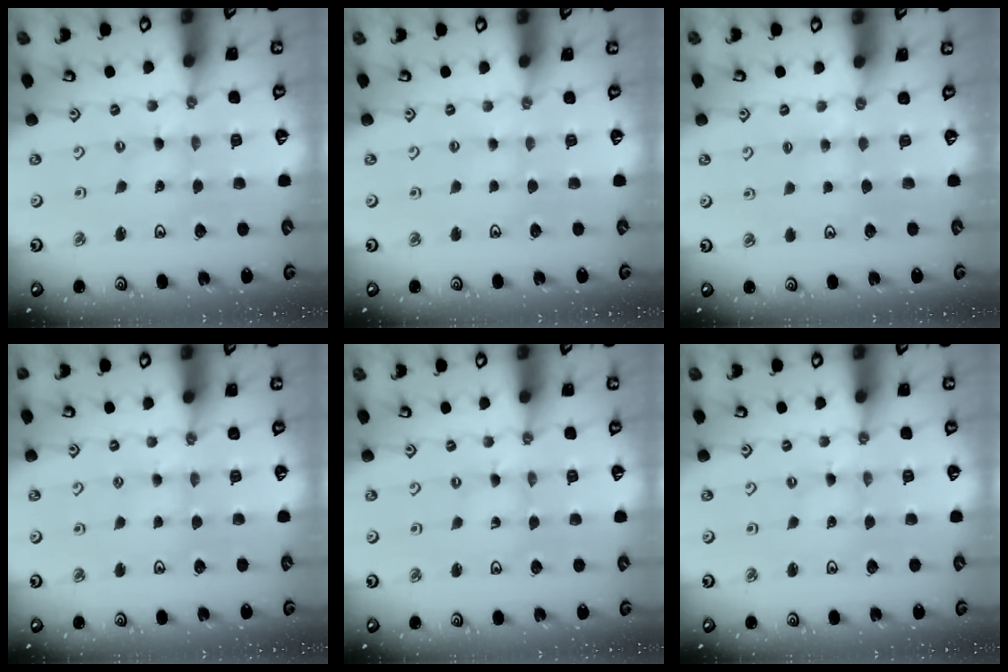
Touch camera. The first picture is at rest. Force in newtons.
{"total": 1.6, "press": 1.6, "slide": 0.3}
{"total": 3.0, "press": 3.0, "slide": 0.5}
{"total": 2.6, "press": 2.6, "slide": 0.4}
{"total": 0.0}
{"total": 0.0}